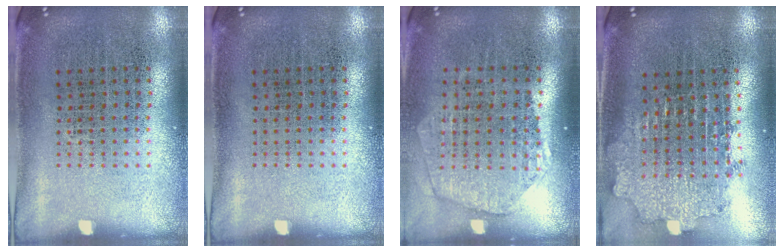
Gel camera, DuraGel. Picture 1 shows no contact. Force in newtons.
{"total": 0.0}
{"total": 1.8, "press": 1.7, "slide": 0.8}
{"total": 2.1, "press": 1.6, "slide": 1.2}